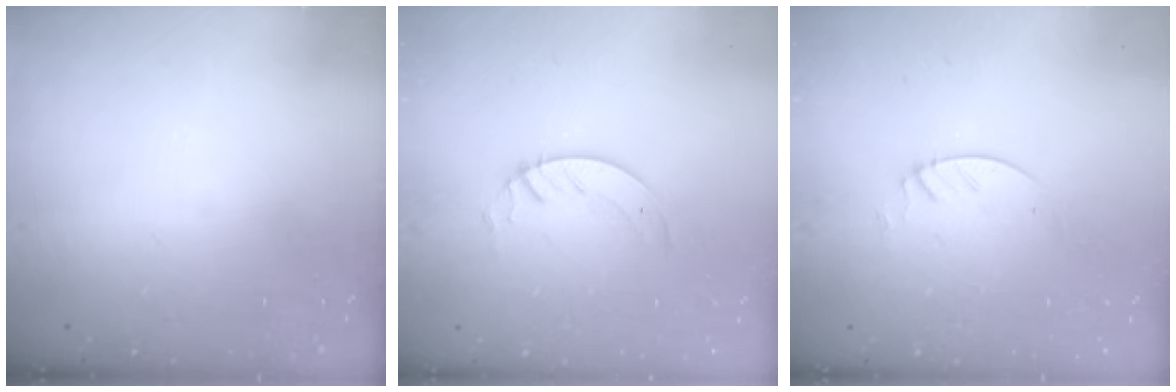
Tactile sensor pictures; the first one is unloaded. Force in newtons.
{"total": 3.6, "press": 3.6, "slide": 0.3}
{"total": 2.3, "press": 2.3, "slide": 0.2}